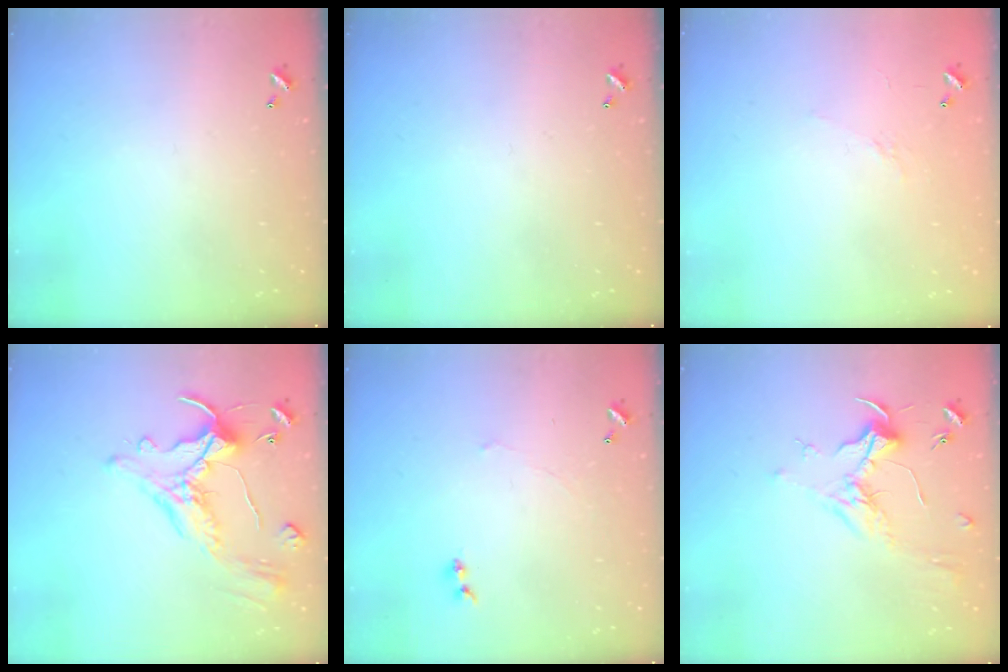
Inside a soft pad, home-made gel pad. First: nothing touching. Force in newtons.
{"total": 0.0}
{"total": 6.2, "press": 6.2, "slide": 0.8}
{"total": 2.5, "press": 2.2, "slide": 1.2}
{"total": 0.7, "press": 0.1, "slide": 0.7}
{"total": 1.8, "press": 1.6, "slide": 0.7}